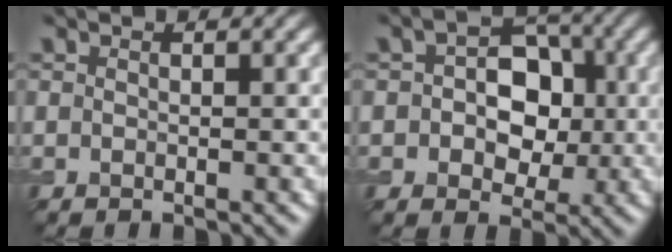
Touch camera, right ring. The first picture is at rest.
{"total": 5.5, "force": [0.3, 4.0, 3.8], "torque": [-0.048, 0.006, 0.002]}